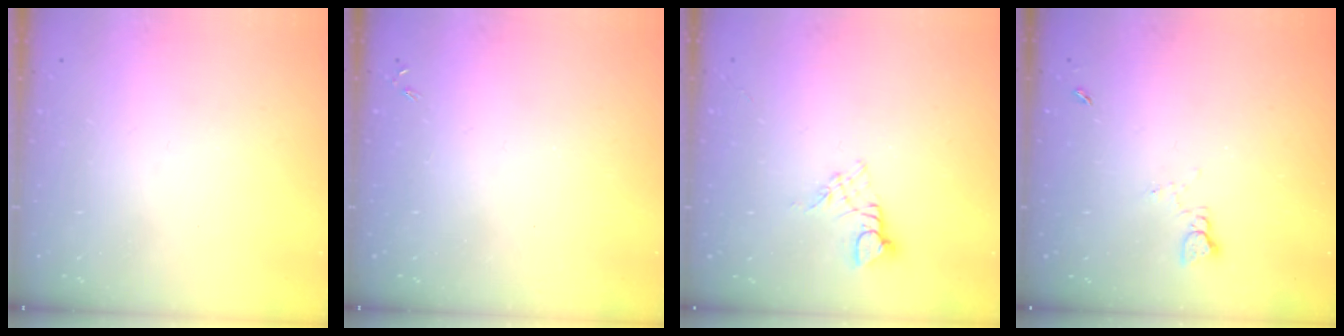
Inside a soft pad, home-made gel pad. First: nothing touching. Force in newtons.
{"total": 0.0}
{"total": 2.8, "press": 2.7, "slide": 0.3}
{"total": 2.1, "press": 2.1, "slide": 0.3}